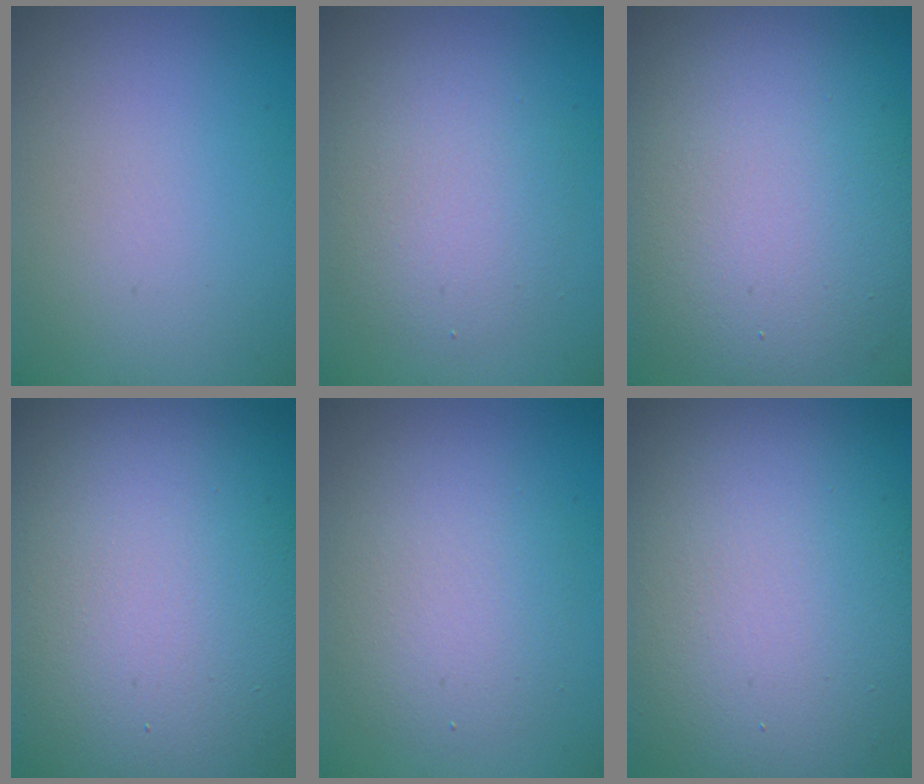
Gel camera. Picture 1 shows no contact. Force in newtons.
{"total": 3.8, "press": 3.8, "slide": 0.5}
{"total": 11.9, "press": 11.8, "slide": 0.7}
{"total": 17.3, "press": 17.2, "slide": 1.6}
{"total": 4.3, "press": 4.3, "slide": 0.4}
{"total": 14.2, "press": 14.1, "slide": 1.2}